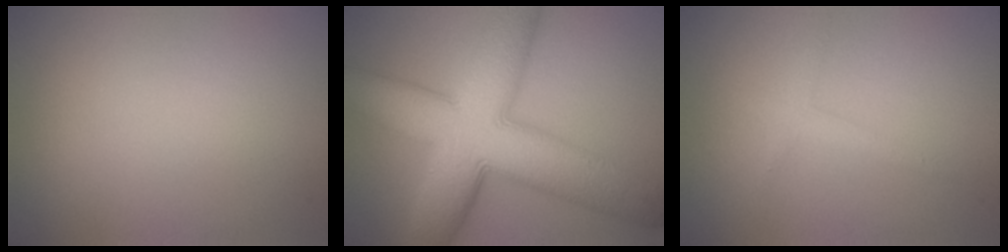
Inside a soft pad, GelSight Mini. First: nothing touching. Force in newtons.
{"total": 12.8, "press": 12.8, "slide": 0.4}
{"total": 1.2, "press": 1.2, "slide": 0.0}